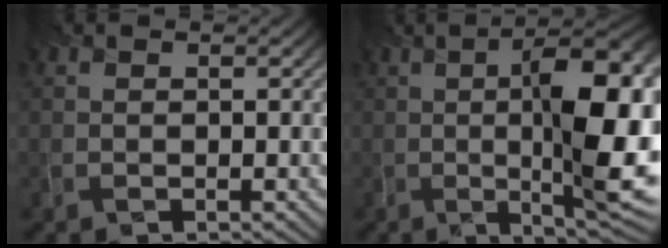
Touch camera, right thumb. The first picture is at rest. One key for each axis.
{"total": 14.5, "fx": -0.6, "fy": 3.5, "fz": 14.1, "tx": -0.209, "ty": -0.002, "tz": 0.002}